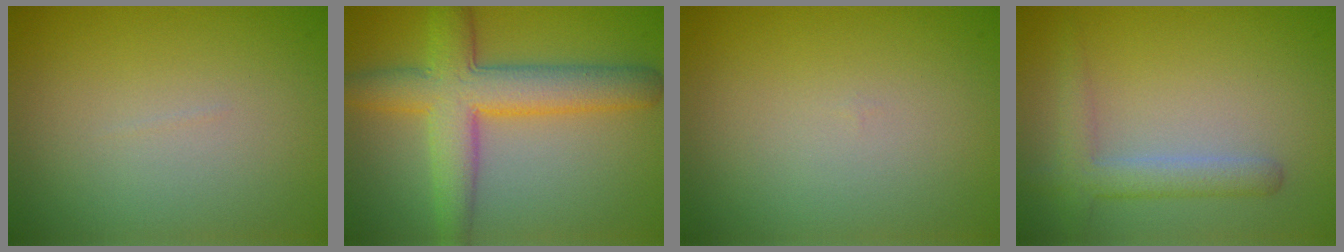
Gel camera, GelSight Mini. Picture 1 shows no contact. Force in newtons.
{"total": 7.3, "press": 7.3, "slide": 0.3}
{"total": 0.0}
{"total": 2.9, "press": 2.9, "slide": 0.2}